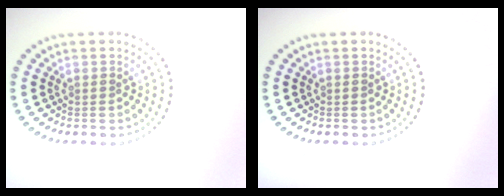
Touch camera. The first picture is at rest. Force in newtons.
{"total": 0.0}